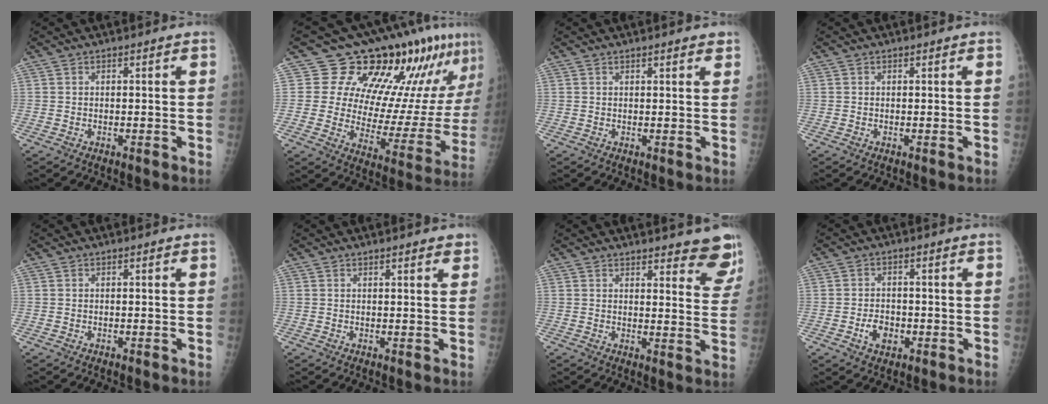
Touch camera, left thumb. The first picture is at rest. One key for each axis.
{"total": 20.8, "fx": 14.8, "fy": 9.4, "fz": 11.3, "tx": -0.094, "ty": -0.075, "tz": 0.198}
{"total": 1.9, "fx": 1.5, "fy": 0.4, "fz": 1.0, "tx": -0.008, "ty": -0.003, "tz": 0.018}
{"total": 0.0}
{"total": 0.0}
{"total": 2.1, "fx": 1.7, "fy": 0.5, "fz": 1.2, "tx": -0.009, "ty": -0.003, "tz": 0.019}
{"total": 10.4, "fx": 9.5, "fy": 2.2, "fz": 3.6, "tx": -0.005, "ty": -0.061, "tz": 0.091}
{"total": 4.4, "fx": -1.4, "fy": 3.2, "fz": 2.6, "tx": -0.031, "ty": 0.007, "tz": -0.023}